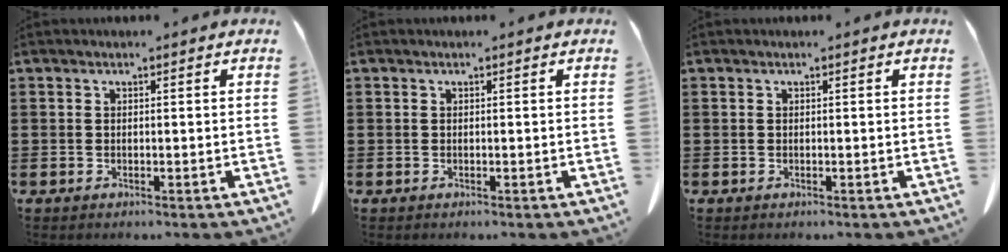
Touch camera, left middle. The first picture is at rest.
{"total": 0.0}
{"total": 0.0}